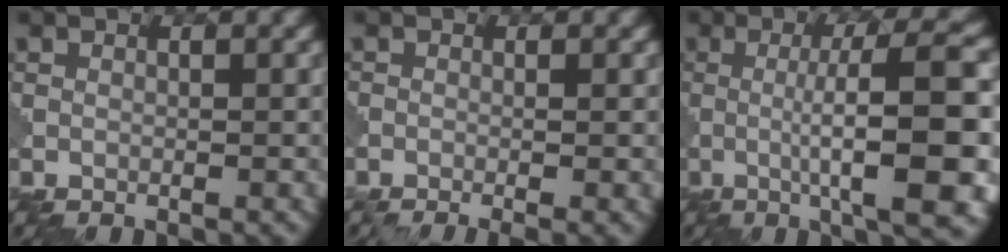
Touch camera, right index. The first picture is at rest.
{"total": 3.3, "force": [-0.8, 1.6, 2.7], "torque": [-0.015, 0.001, -0.015]}
{"total": 12.2, "force": [-1.5, 2.6, 11.8], "torque": [-0.142, 0.016, -0.020]}